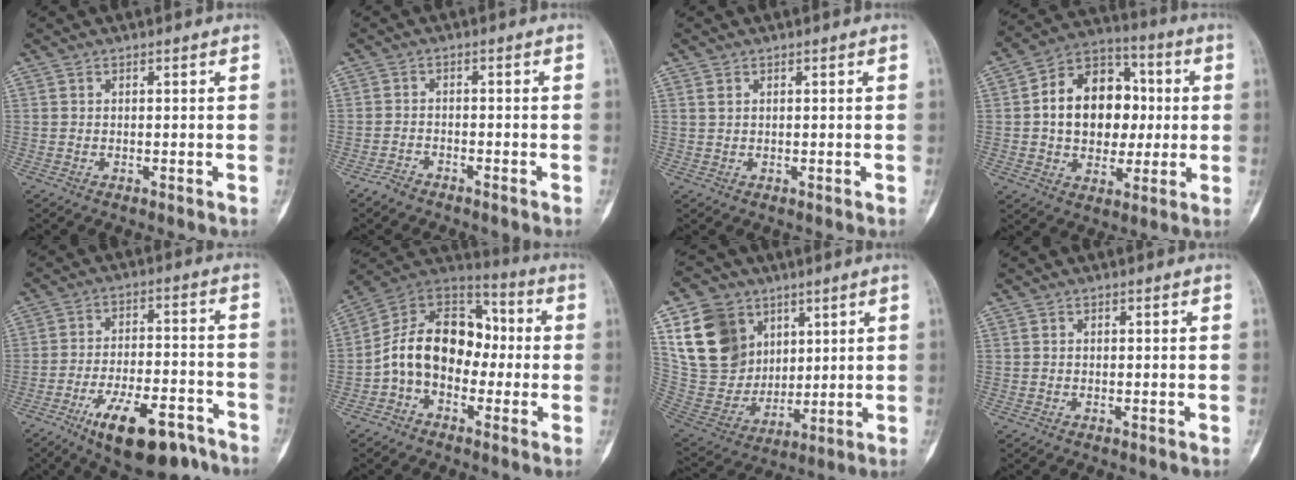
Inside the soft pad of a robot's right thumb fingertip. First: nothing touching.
{"total": 2.2, "force": [-2.0, 0.6, 0.7], "torque": [-0.020, 0.010, -0.040]}
{"total": 1.1, "force": [0.7, 0.6, 0.6], "torque": [-0.005, 0.002, 0.015]}
{"total": 17.7, "force": [1.4, 13.0, 11.9], "torque": [-0.142, 0.025, 0.021]}
{"total": 15.7, "force": [-9.5, 6.1, 10.9], "torque": [-0.159, 0.059, -0.145]}
{"total": 15.7, "force": [-1.9, 11.3, 10.7], "torque": [-0.151, 0.058, -0.047]}
{"total": 18.5, "force": [7.7, 14.6, 8.4], "torque": [-0.133, -0.016, 0.161]}
{"total": 0.0}